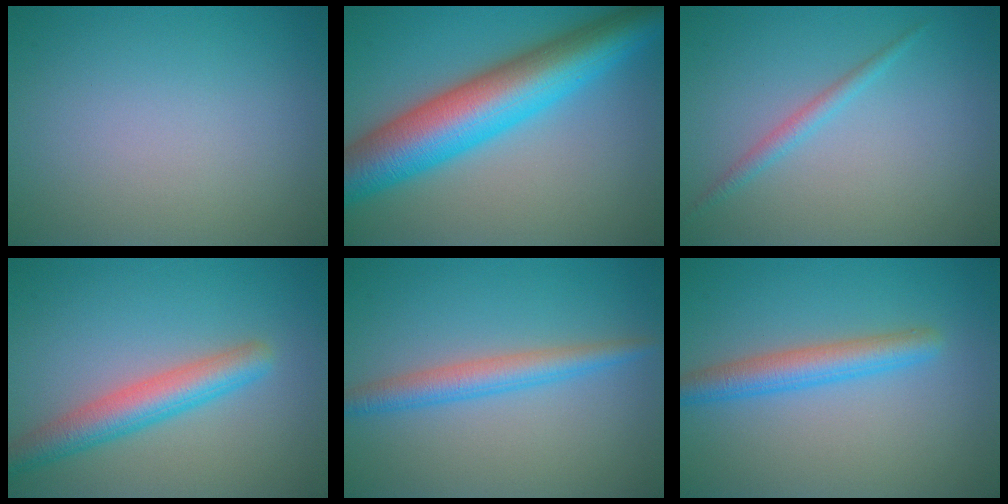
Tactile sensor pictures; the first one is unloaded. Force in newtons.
{"total": 11.4, "press": 11.4, "slide": 0.2}
{"total": 1.4, "press": 1.4, "slide": 0.1}
{"total": 4.5, "press": 4.5, "slide": 0.2}
{"total": 3.2, "press": 3.2, "slide": 0.1}
{"total": 3.5, "press": 3.5, "slide": 0.1}